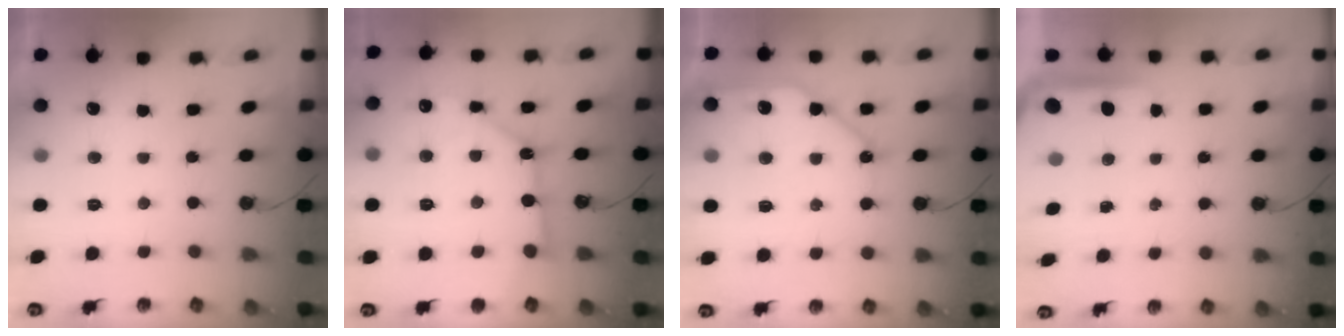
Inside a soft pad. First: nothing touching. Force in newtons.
{"total": 15.8, "press": 15.6, "slide": 2.1}
{"total": 13.1, "press": 13.0, "slide": 1.9}
{"total": 5.2, "press": 5.2, "slide": 0.4}